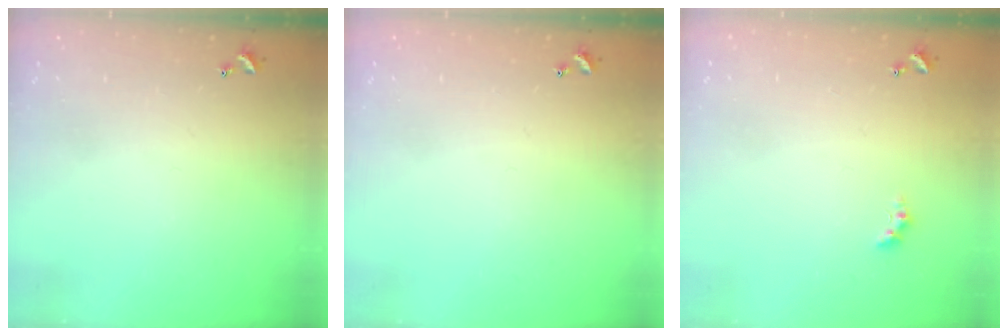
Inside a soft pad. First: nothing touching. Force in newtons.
{"total": 0.0}
{"total": 1.1, "press": 1.1, "slide": 0.4}